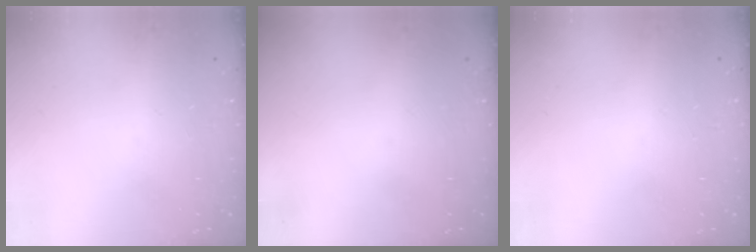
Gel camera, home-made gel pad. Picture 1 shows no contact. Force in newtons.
{"total": 0.0}
{"total": 2.7, "press": 2.7, "slide": 0.2}